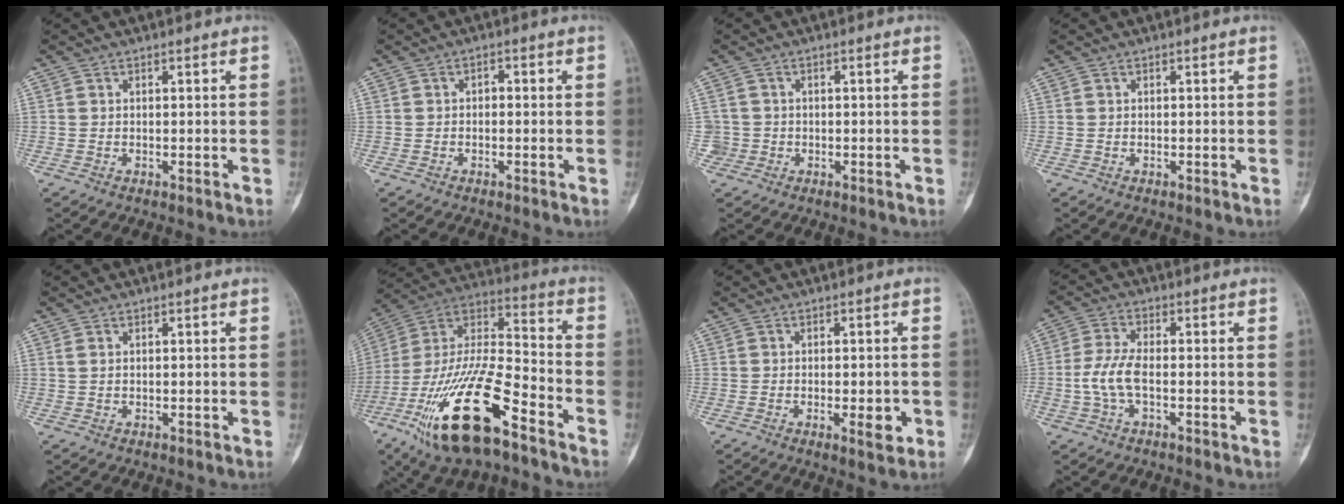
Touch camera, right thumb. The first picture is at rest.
{"total": 1.2, "force": [-0.2, 0.9, 0.8], "torque": [-0.006, 0.006, -0.008]}
{"total": 2.4, "force": [-0.6, 2.3, -0.2], "torque": [0.018, 0.009, -0.015]}
{"total": 0.0}
{"total": 0.8, "force": [0.3, 0.5, 0.5], "torque": [-0.013, 0.005, 0.010]}
{"total": 26.5, "force": [-14.1, 9.3, 20.4], "torque": [-0.438, 0.044, -0.254]}
{"total": 4.4, "force": [-1.4, 1.6, 3.9], "torque": [-0.049, -0.001, -0.013]}
{"total": 6.3, "force": [-1.4, 2.7, 5.5], "torque": [-0.136, 0.015, -0.029]}